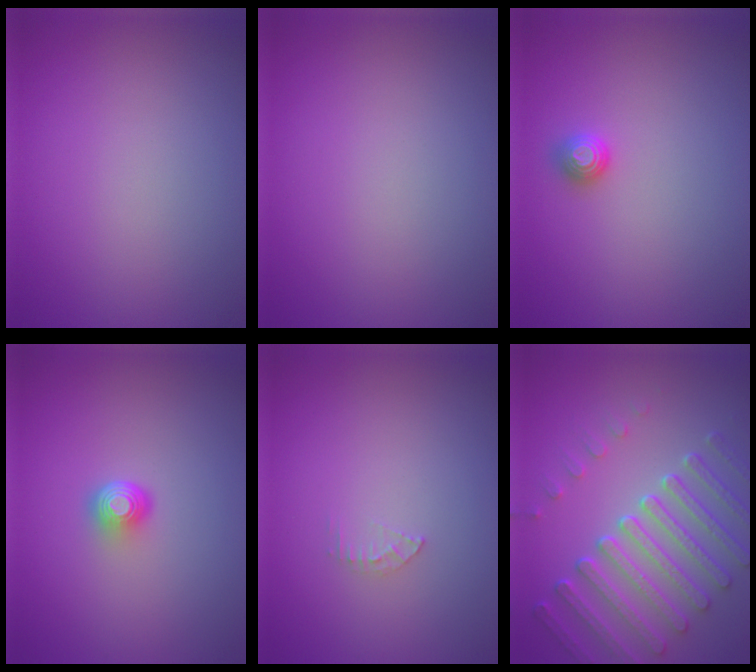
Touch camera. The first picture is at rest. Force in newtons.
{"total": 0.0}
{"total": 1.1, "press": 1.1, "slide": 0.4}
{"total": 2.0, "press": 1.3, "slide": 1.6}
{"total": 0.9, "press": 0.9, "slide": 0.1}
{"total": 7.1, "press": 5.3, "slide": 4.8}